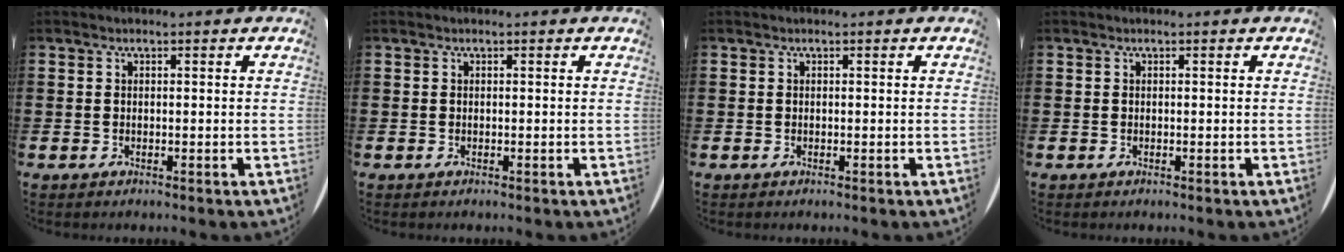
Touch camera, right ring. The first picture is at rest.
{"total": 0.0}
{"total": 0.0}
{"total": 0.0}